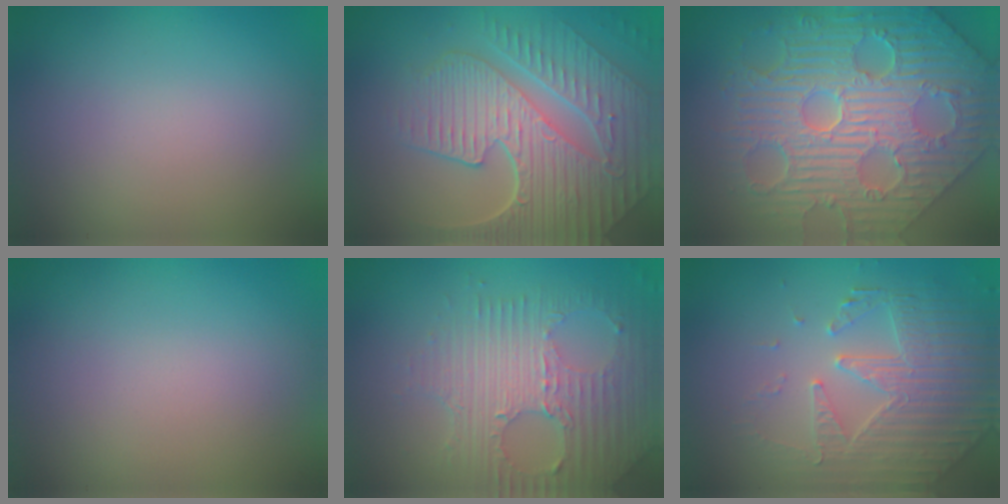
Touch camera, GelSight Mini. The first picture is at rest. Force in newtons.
{"total": 9.5, "press": 6.4, "slide": 7.1}
{"total": 11.5, "press": 7.9, "slide": 8.4}
{"total": 0.0}
{"total": 6.8, "press": 4.6, "slide": 5.0}
{"total": 4.4, "press": 4.2, "slide": 1.2}